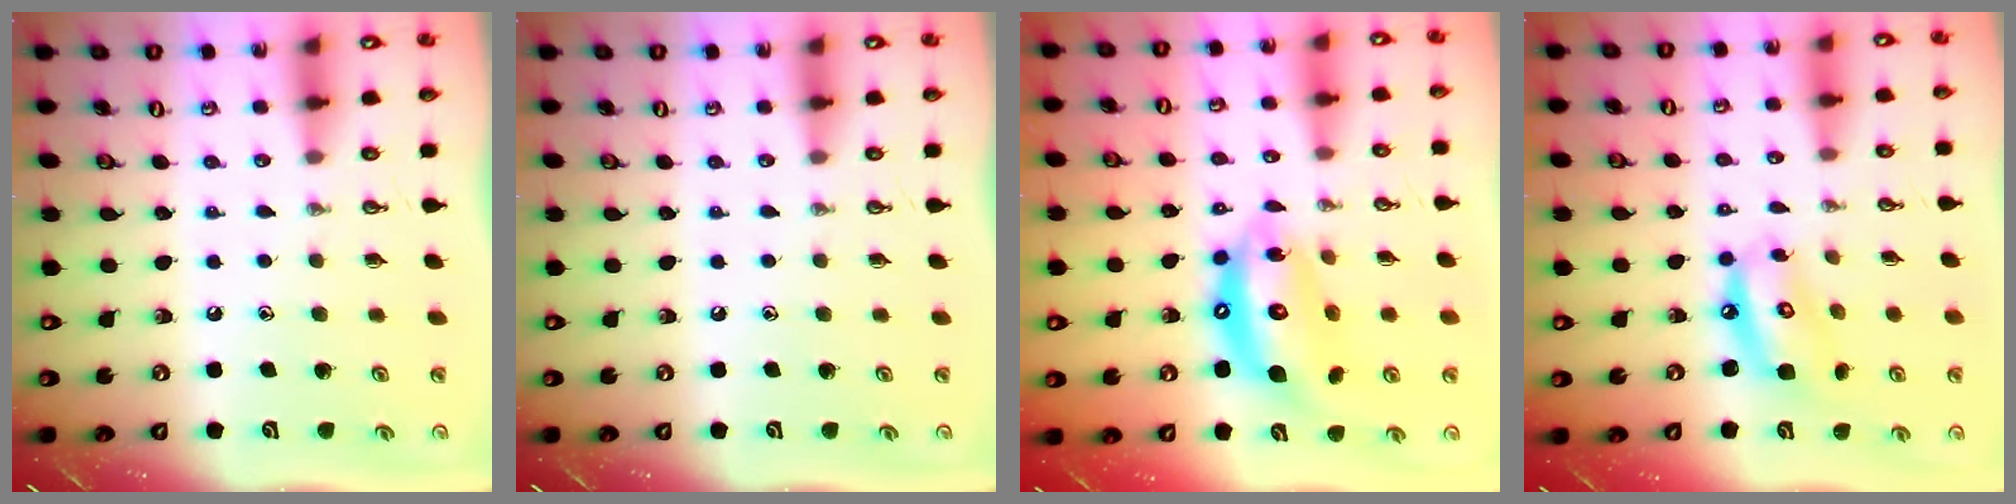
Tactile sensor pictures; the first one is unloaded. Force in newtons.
{"total": 0.0}
{"total": 14.8, "press": 14.7, "slide": 1.5}
{"total": 10.9, "press": 10.8, "slide": 1.1}